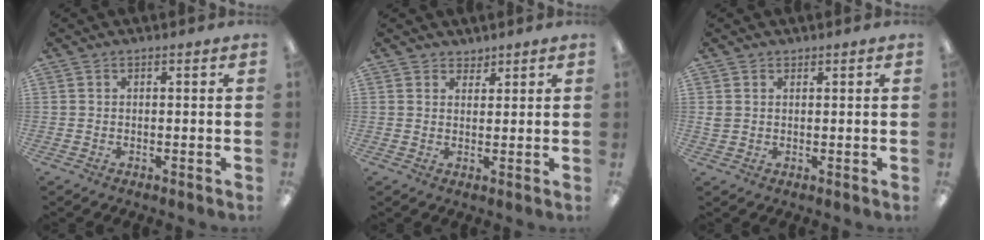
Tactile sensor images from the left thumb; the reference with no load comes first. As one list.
[{"total": 2.2, "force": [2.0, 1.0, -0.2], "torque": [0.003, -0.006, 0.039]}, {"total": 1.6, "force": [1.0, 1.2, 0.4], "torque": [-0.009, 0.003, 0.017]}]